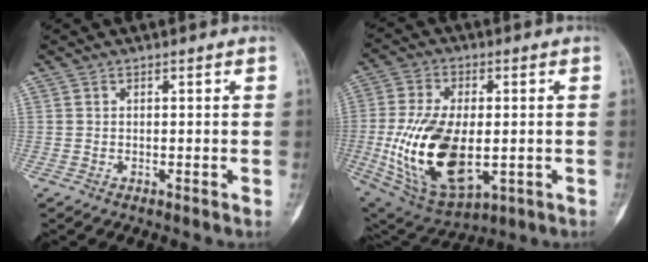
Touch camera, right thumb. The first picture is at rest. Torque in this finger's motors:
{"motor_torque": [2.62, 1.85, 1.20, -1.58, 0.40]}